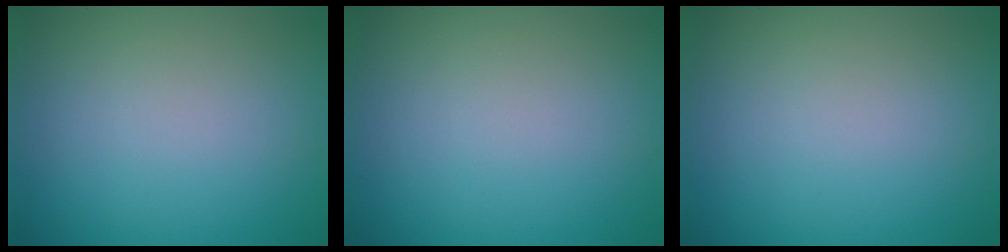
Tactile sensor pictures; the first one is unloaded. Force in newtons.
{"total": 0.0}
{"total": 0.0}